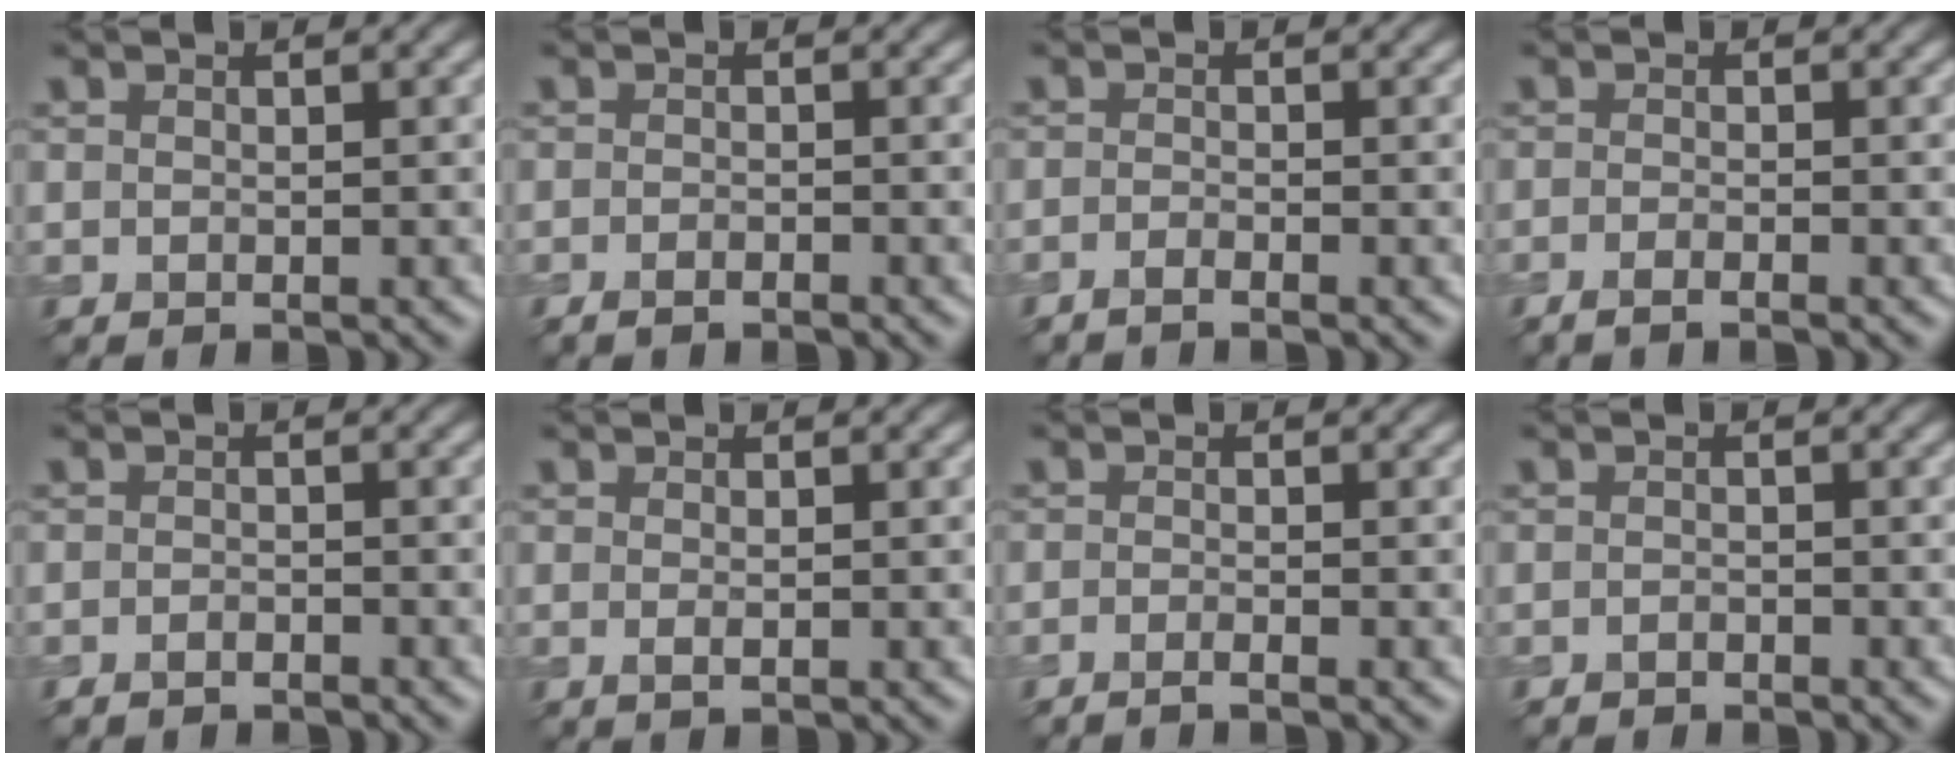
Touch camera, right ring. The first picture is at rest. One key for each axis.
{"total": 0.9, "fx": -0.8, "fy": 0.2, "fz": 0.2, "tx": -0.005, "ty": -0.003, "tz": -0.019}
{"total": 0.8, "fx": -0.8, "fy": -0.2, "fz": 0.1, "tx": -0.005, "ty": -0.004, "tz": -0.020}
{"total": 1.0, "fx": -0.9, "fy": -0.1, "fz": 0.5, "tx": -0.013, "ty": -0.005, "tz": -0.020}
{"total": 0.9, "fx": -0.9, "fy": 0.1, "fz": -0.1, "tx": 0.003, "ty": -0.003, "tz": -0.021}
{"total": 0.7, "fx": 0.2, "fy": 0.1, "fz": 0.6, "tx": -0.013, "ty": -0.005, "tz": 0.005}
{"total": 1.0, "fx": -0.9, "fy": -0.3, "fz": 0.3, "tx": -0.007, "ty": -0.005, "tz": -0.021}
{"total": 0.7, "fx": -0.7, "fy": 0.1, "fz": -0.3, "tx": 0.006, "ty": -0.001, "tz": -0.016}